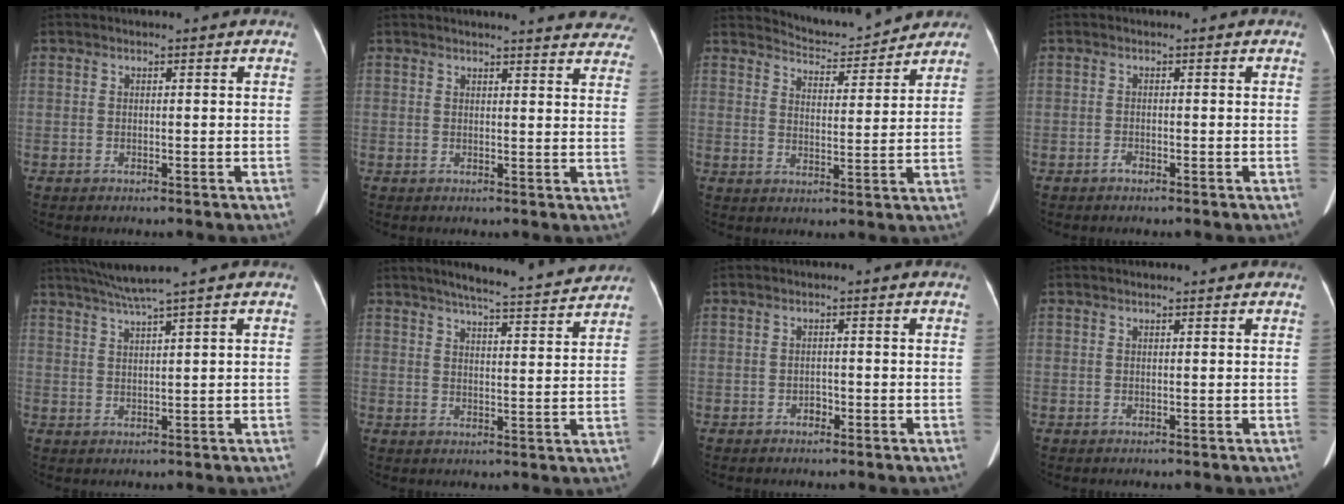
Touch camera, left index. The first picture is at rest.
{"total": 17.1, "force": [16.1, 2.7, 5.1], "torque": [-0.044, -0.042, 0.162]}
{"total": 8.5, "force": [8.3, 1.4, 0.5], "torque": [-0.014, 0.007, 0.116]}
{"total": 0.9, "force": [-0.8, 0.2, 0.2], "torque": [-0.005, -0.007, -0.013]}
{"total": 4.8, "force": [3.7, -1.7, 2.5], "torque": [-0.051, 0.005, 0.075]}
{"total": 13.3, "force": [12.1, 0.5, 5.4], "torque": [-0.083, 0.001, 0.152]}
{"total": 1.1, "force": [-0.9, 0.6, 0.3], "torque": [-0.003, -0.004, -0.015]}
{"total": 1.0, "force": [1.0, 0.2, 0.3], "torque": [-0.009, 0.013, 0.013]}